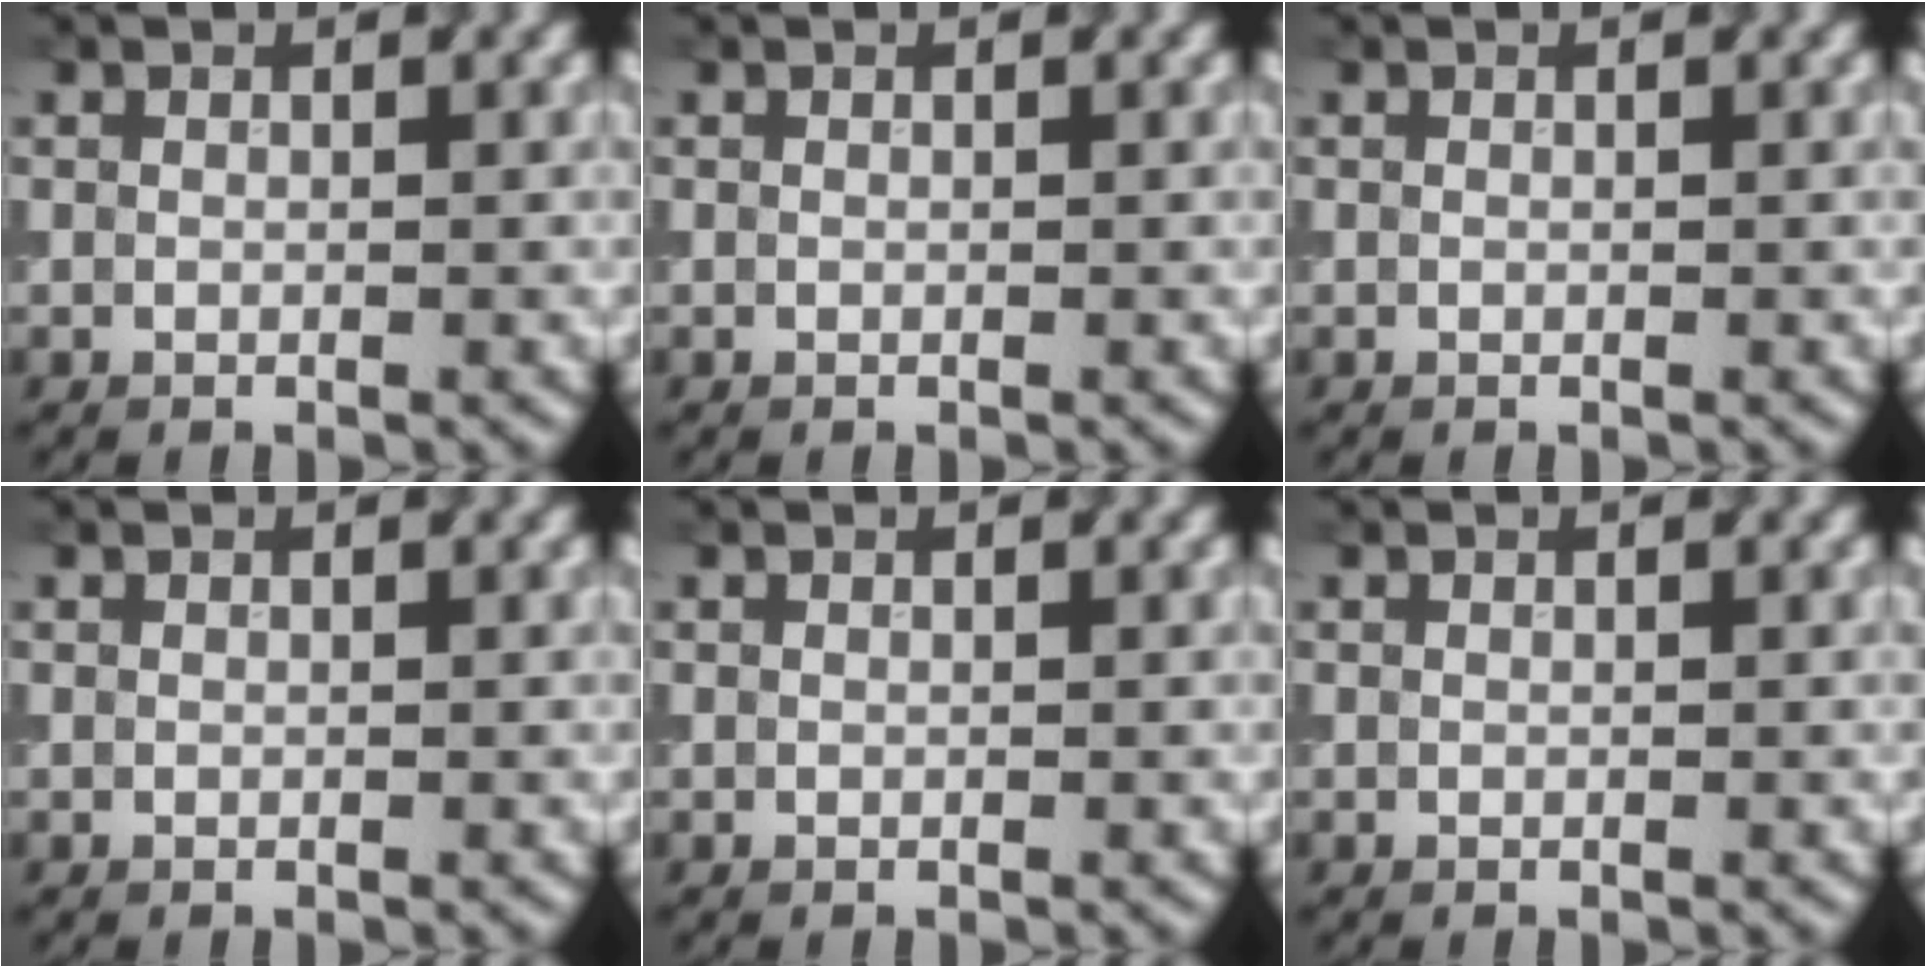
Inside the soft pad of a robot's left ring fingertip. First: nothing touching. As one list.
[{"total": 0.0}, {"total": 0.0}, {"total": 0.0}, {"total": 0.0}, {"total": 0.0}]